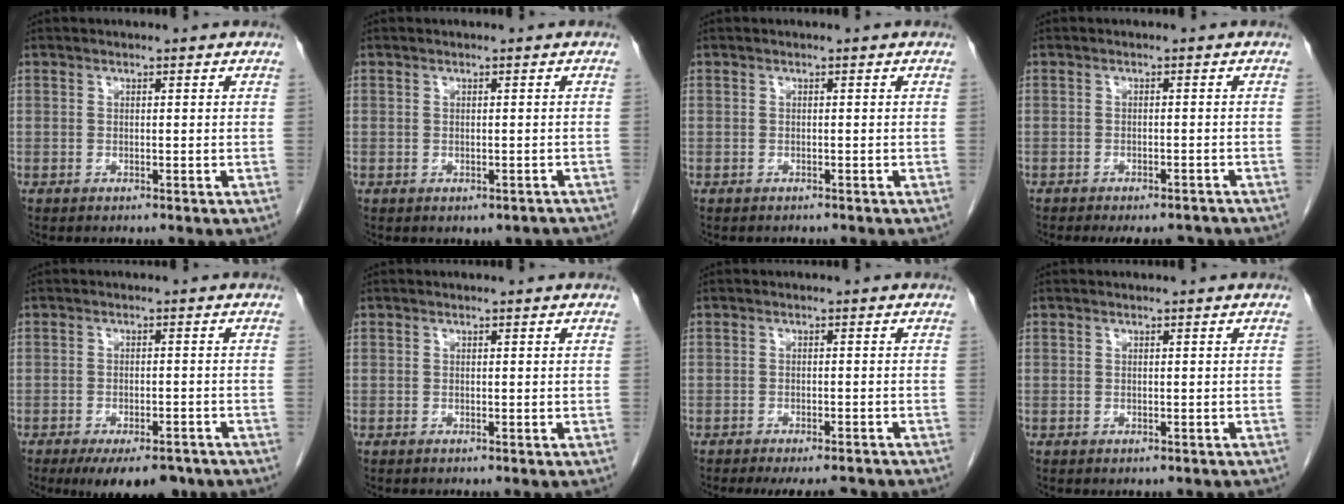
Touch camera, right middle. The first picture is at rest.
{"total": 2.1, "force": [-1.5, 1.2, 0.7], "torque": [-0.005, 0.005, -0.014]}
{"total": 1.4, "force": [-1.3, 0.6, 0.3], "torque": [-0.010, -0.001, -0.015]}
{"total": 7.1, "force": [-6.3, 2.3, 2.4], "torque": [-0.023, -0.005, -0.073]}
{"total": 9.7, "force": [-7.4, 3.6, 5.3], "torque": [-0.069, -0.009, -0.104]}
{"total": 0.0}
{"total": 7.8, "force": [-7.1, 1.8, 2.9], "torque": [-0.033, -0.007, -0.088]}
{"total": 0.6, "force": [-0.4, 0.4, 0.2], "torque": [-0.003, 0.001, -0.003]}